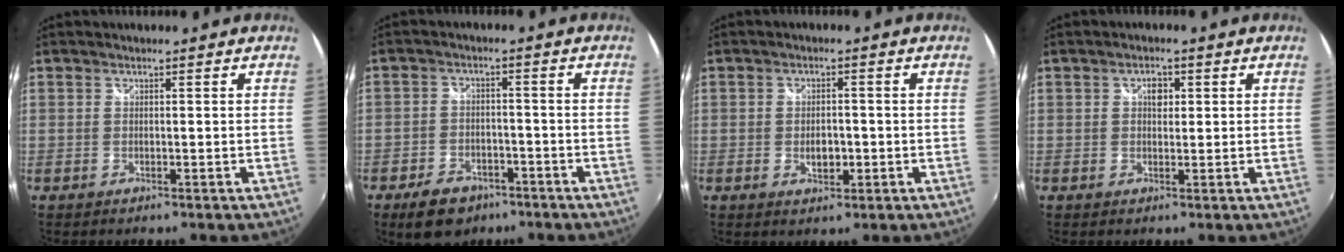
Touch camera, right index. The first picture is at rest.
{"total": 9.1, "force": [-6.2, 5.5, 3.8], "torque": [-0.104, 0.007, -0.092]}
{"total": 4.7, "force": [-1.4, 2.0, 4.1], "torque": [-0.079, -0.002, -0.023]}
{"total": 2.4, "force": [0.6, 1.7, 1.6], "torque": [-0.023, 0.006, 0.009]}